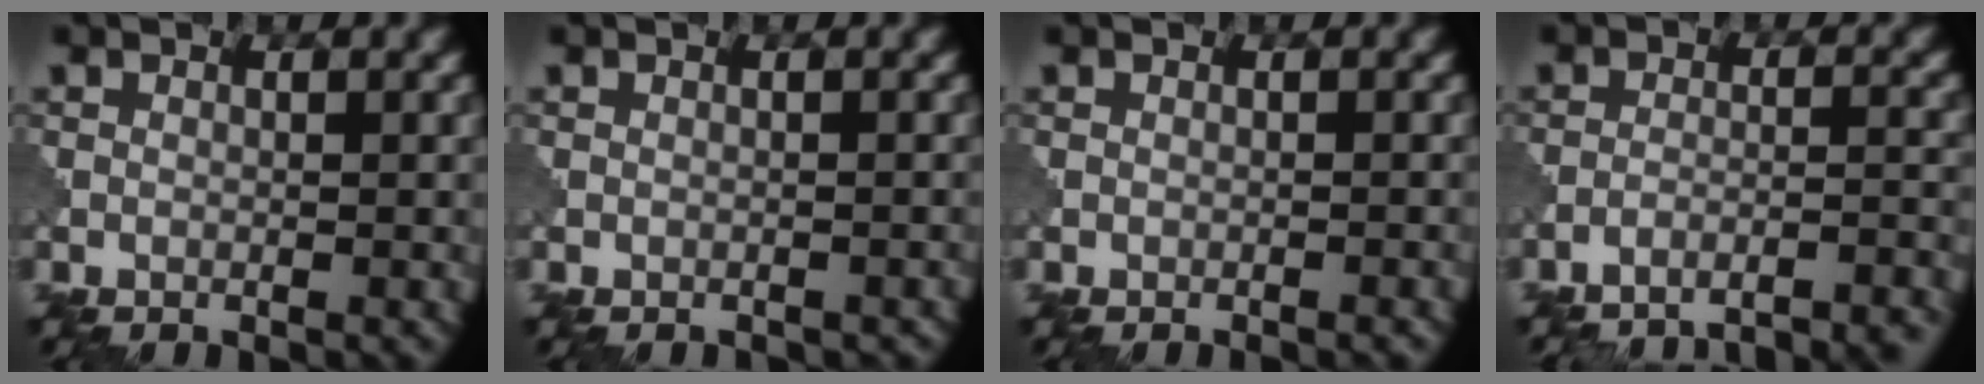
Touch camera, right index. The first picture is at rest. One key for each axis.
{"total": 1.1, "fx": -1.0, "fy": 0.2, "fz": 0.1, "tx": -0.002, "ty": -0.005, "tz": -0.014}
{"total": 0.9, "fx": -0.9, "fy": 0.1, "fz": 0.3, "tx": 0.002, "ty": 0.001, "tz": -0.015}
{"total": 7.9, "fx": -7.5, "fy": 1.1, "fz": 2.1, "tx": -0.022, "ty": 0.011, "tz": -0.102}